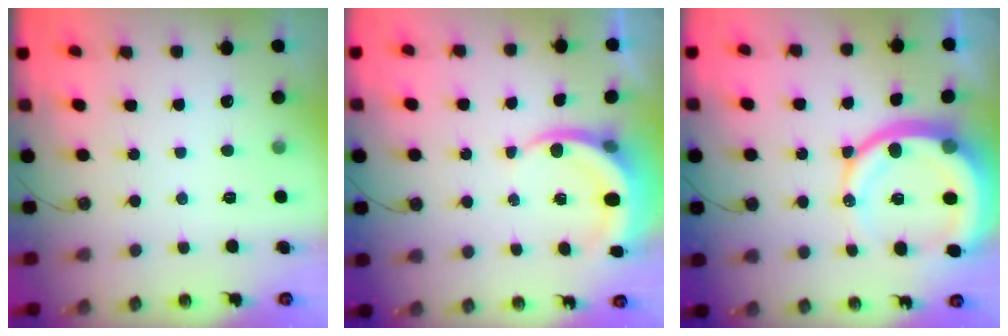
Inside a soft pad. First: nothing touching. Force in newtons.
{"total": 5.9, "press": 5.8, "slide": 0.6}
{"total": 16.5, "press": 16.3, "slide": 2.1}